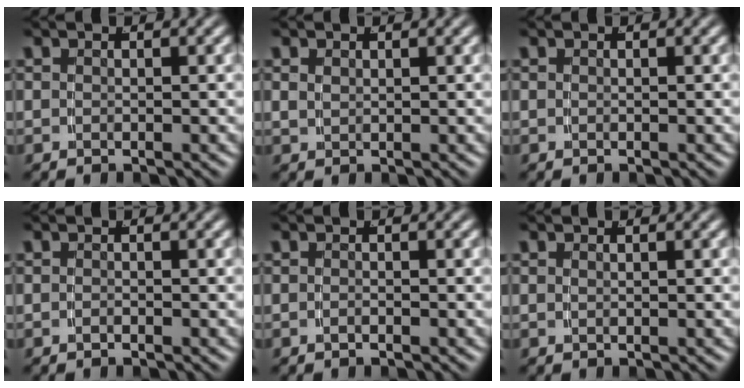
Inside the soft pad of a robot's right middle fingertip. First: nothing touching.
{"total": 0.7, "force": [0.6, 0.0, 0.2], "torque": [-0.002, -0.003, 0.020]}
{"total": 0.0}
{"total": 0.6, "force": [-0.5, -0.3, 0.0], "torque": [-0.003, -0.002, -0.009]}
{"total": 0.6, "force": [-0.6, -0.2, 0.2], "torque": [-0.007, 0.000, -0.011]}
{"total": 0.6, "force": [0.1, -0.6, 0.1], "torque": [-0.001, -0.002, 0.005]}